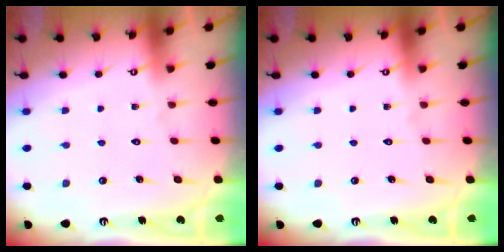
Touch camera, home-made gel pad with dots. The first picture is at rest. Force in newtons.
{"total": 0.0}